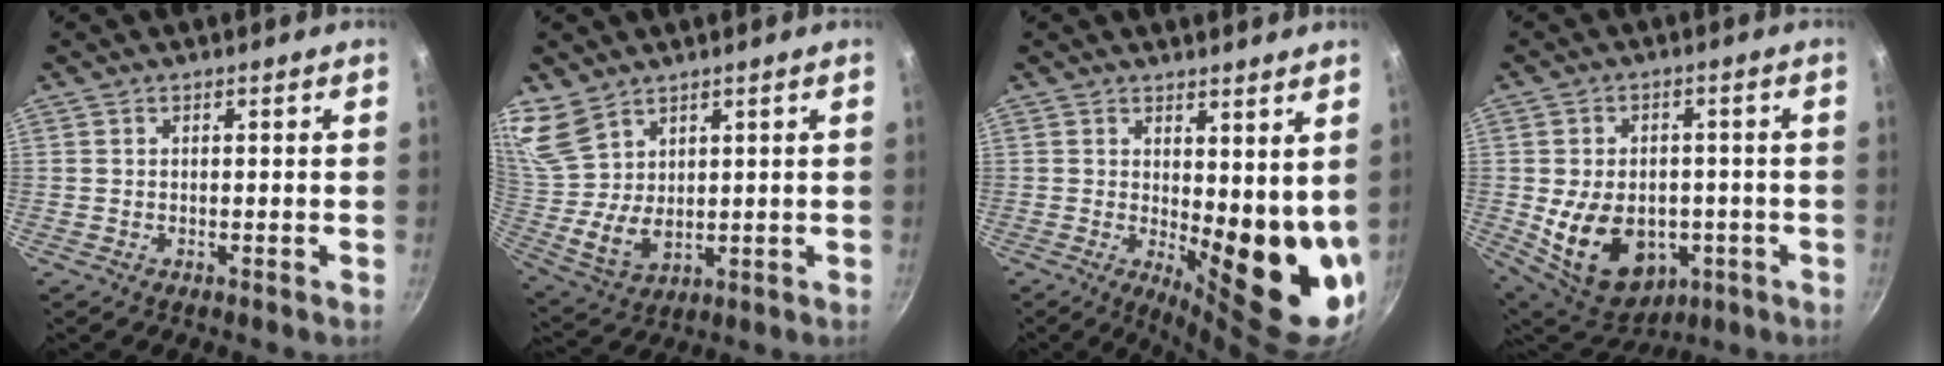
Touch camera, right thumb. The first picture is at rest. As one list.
[{"total": 11.5, "force": [7.5, 6.7, 5.5], "torque": [-0.098, -0.035, 0.169]}, {"total": 14.4, "force": [2.2, 5.6, 13.1], "torque": [-0.137, -0.041, 0.044]}, {"total": 16.7, "force": [-3.4, 11.9, 11.1], "torque": [-0.165, 0.003, -0.031]}]